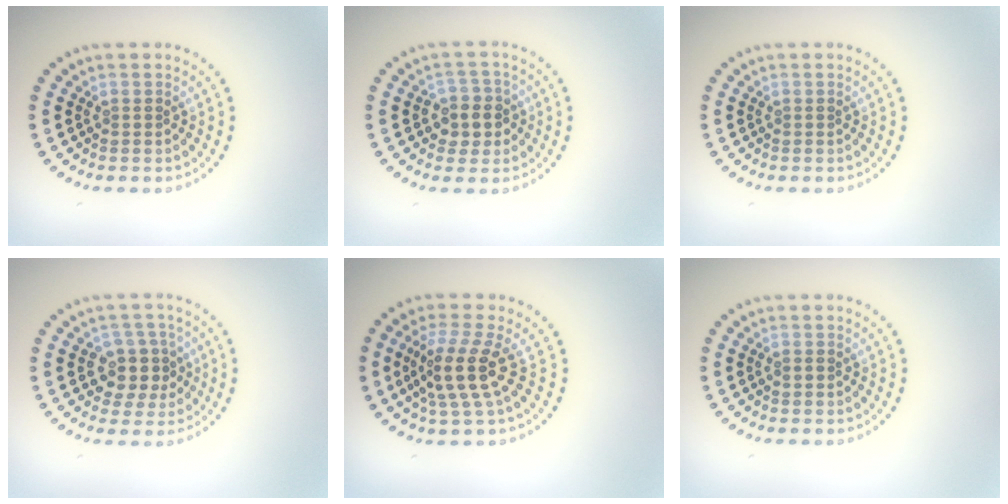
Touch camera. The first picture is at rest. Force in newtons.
{"total": 2.8, "press": 2.7, "slide": 0.8}
{"total": 0.0}
{"total": 4.0, "press": 3.7, "slide": 1.4}
{"total": 4.2, "press": 3.6, "slide": 2.2}
{"total": 0.9, "press": 0.9, "slide": 0.1}